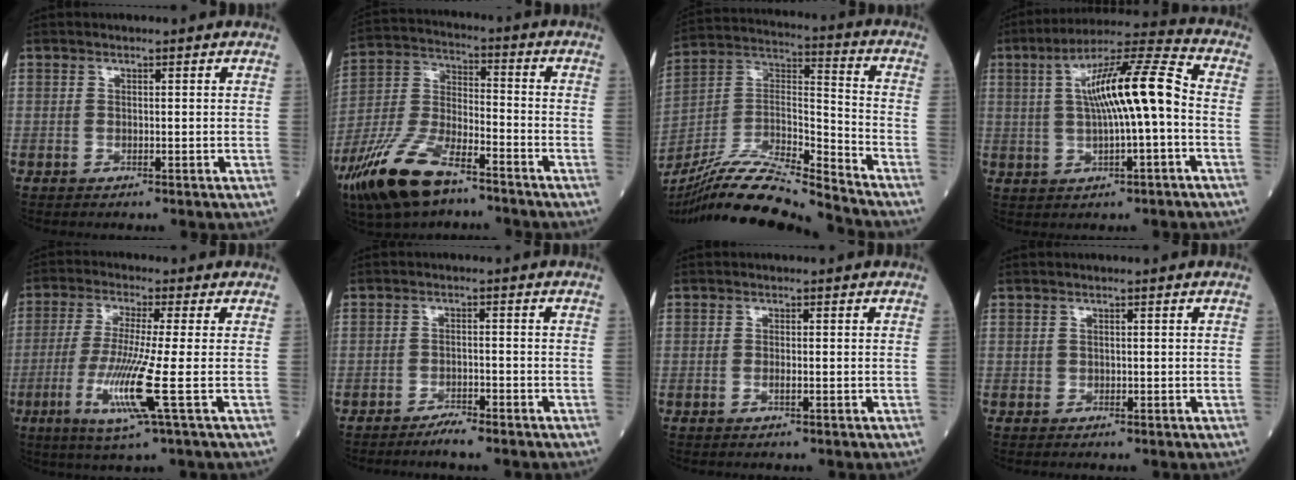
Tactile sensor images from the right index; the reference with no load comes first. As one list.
[{"total": 15.6, "force": [-10.4, 5.2, 10.4], "torque": [-0.225, -0.016, -0.197]}, {"total": 17.1, "force": [-15.7, -0.4, 6.9], "torque": [-0.134, 0.021, -0.290]}, {"total": 13.1, "force": [0.6, 1.3, 13.0], "torque": [-0.222, 0.025, 0.006]}, {"total": 10.1, "force": [-2.9, -1.1, 9.6], "torque": [-0.203, -0.028, -0.059]}, {"total": 2.8, "force": [-2.5, 0.1, 1.4], "torque": [-0.029, -0.003, -0.045]}, {"total": 0.8, "force": [-0.3, 0.1, 0.8], "torque": [-0.013, 0.000, -0.006]}, {"total": 0.0}]